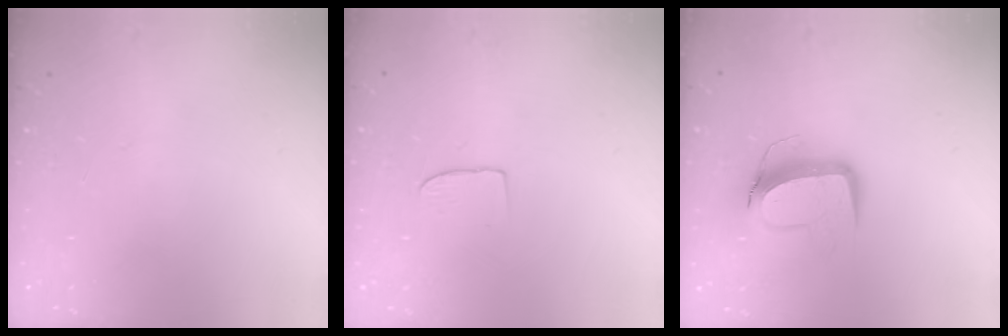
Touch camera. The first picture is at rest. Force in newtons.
{"total": 4.7, "press": 4.7, "slide": 0.4}
{"total": 10.9, "press": 10.8, "slide": 1.2}